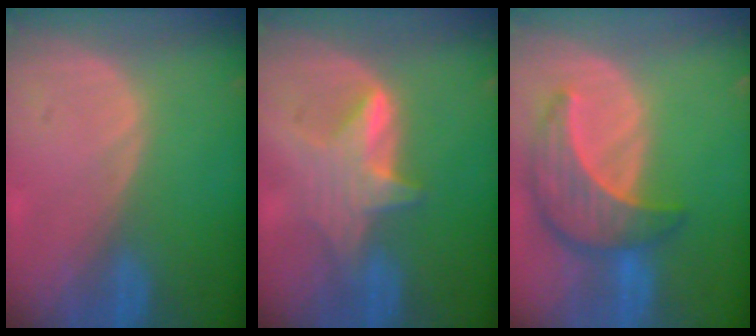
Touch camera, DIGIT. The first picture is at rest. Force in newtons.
{"total": 5.4, "press": 5.4, "slide": 0.6}
{"total": 8.6, "press": 7.7, "slide": 3.8}